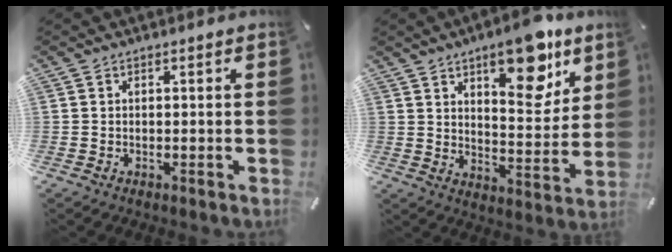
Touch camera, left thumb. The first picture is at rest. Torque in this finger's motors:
{"motor_torque": [1.94, 0.90, 0.62, 0.18, 0.18]}